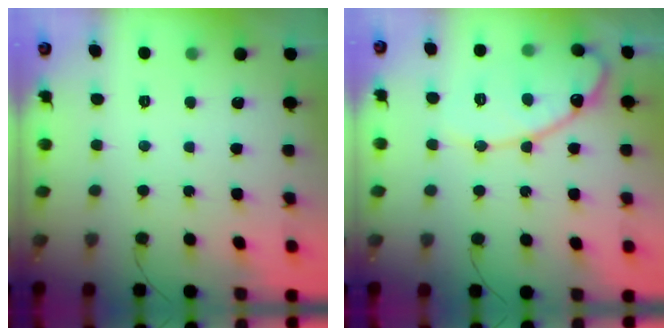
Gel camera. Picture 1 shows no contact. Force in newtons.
{"total": 15.4, "press": 15.4, "slide": 1.3}